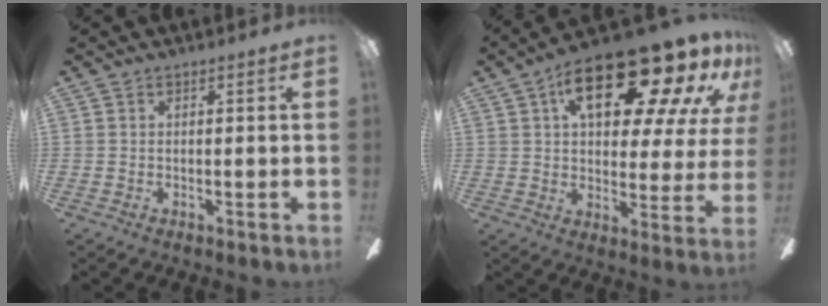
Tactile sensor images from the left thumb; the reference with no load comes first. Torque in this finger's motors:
{"motor_torque": [2.51, 2.50, 1.83, -0.94, 0.15]}